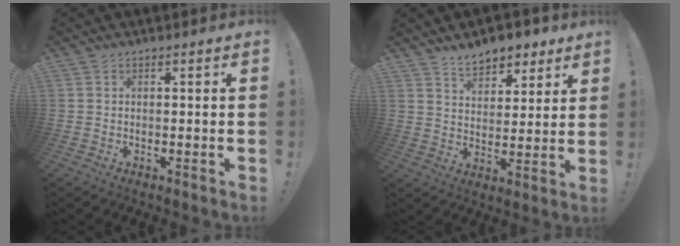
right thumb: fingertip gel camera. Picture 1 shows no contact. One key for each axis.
{"total": 8.9, "fx": 6.9, "fy": 4.7, "fz": 3.1, "tx": -0.047, "ty": -0.041, "tz": 0.130}